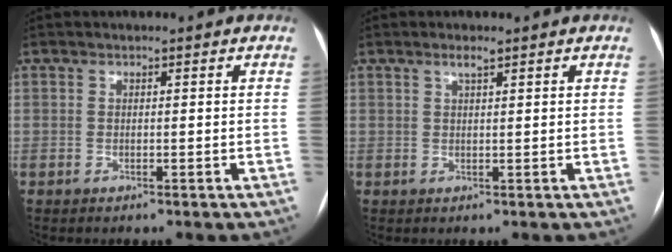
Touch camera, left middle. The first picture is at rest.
{"total": 1.4, "force": [1.0, 0.1, 1.0], "torque": [-0.020, 0.002, 0.020]}